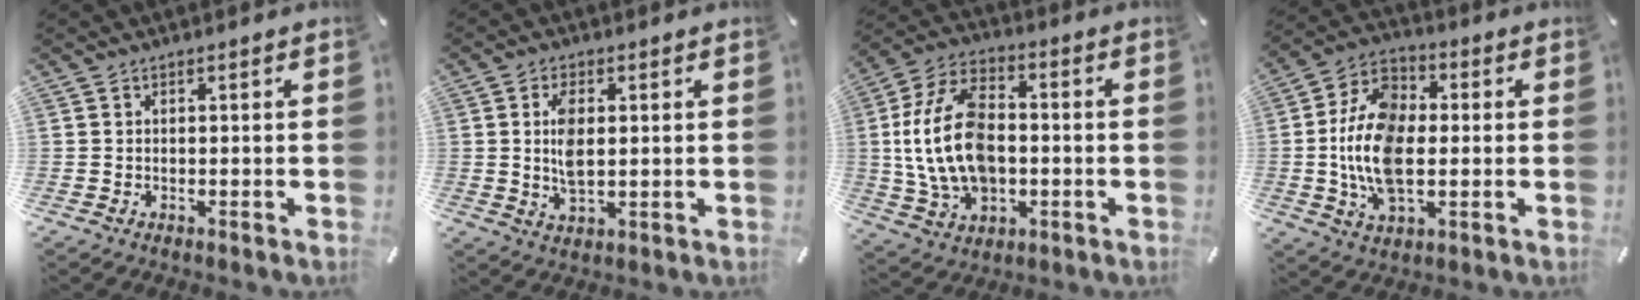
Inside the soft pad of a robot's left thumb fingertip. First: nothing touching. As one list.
[{"total": 6.9, "force": [0.9, 3.6, 5.8], "torque": [-0.122, -0.005, 0.006]}, {"total": 17.4, "force": [-1.0, 11.9, 12.6], "torque": [-0.275, 0.010, -0.019]}, {"total": 15.1, "force": [-1.1, 9.6, 11.7], "torque": [-0.253, 0.003, -0.021]}]